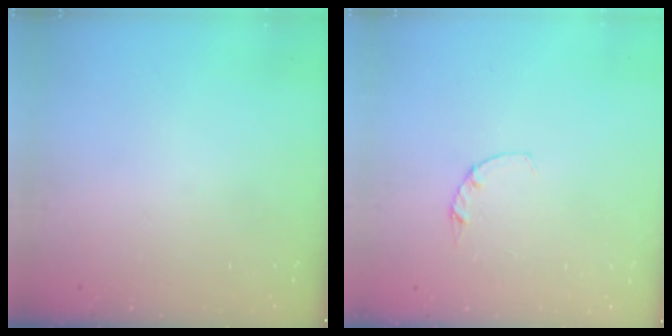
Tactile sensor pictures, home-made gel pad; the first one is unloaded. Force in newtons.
{"total": 1.2, "press": 1.1, "slide": 0.3}